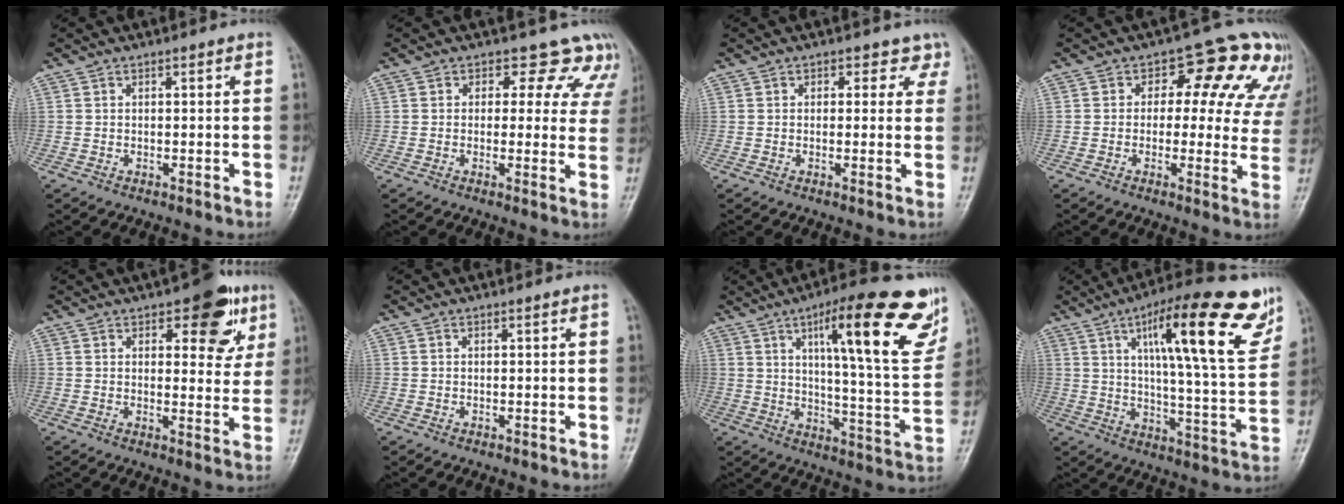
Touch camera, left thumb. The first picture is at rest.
{"total": 8.5, "force": [6.6, 5.3, 1.5], "torque": [0.041, -0.024, 0.046]}
{"total": 2.9, "force": [1.7, 2.3, 0.6], "torque": [0.029, -0.005, 0.007]}
{"total": 13.4, "force": [5.7, 8.0, 9.1], "torque": [-0.050, -0.005, 0.048]}
{"total": 10.0, "force": [5.0, 4.7, 7.2], "torque": [-0.055, -0.018, 0.059]}
{"total": 0.0}
{"total": 22.7, "force": [11.6, 4.9, 18.9], "torque": [-0.225, -0.041, 0.165]}
{"total": 22.1, "force": [11.2, 5.1, 18.4], "torque": [-0.237, -0.036, 0.166]}